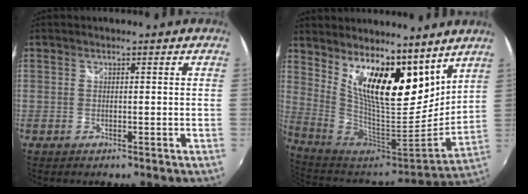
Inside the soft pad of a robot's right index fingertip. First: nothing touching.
{"total": 17.6, "force": [10.4, 6.5, 12.6], "torque": [-0.209, -0.008, 0.193]}